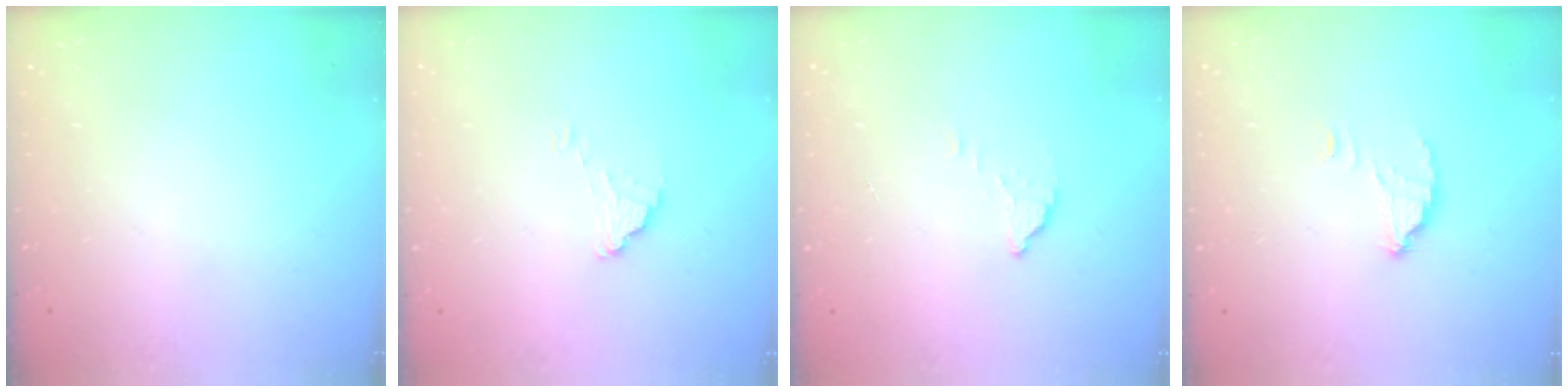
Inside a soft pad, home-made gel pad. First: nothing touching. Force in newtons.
{"total": 1.5, "press": 1.5, "slide": 0.1}
{"total": 2.8, "press": 2.8, "slide": 0.1}
{"total": 2.5, "press": 2.5, "slide": 0.0}